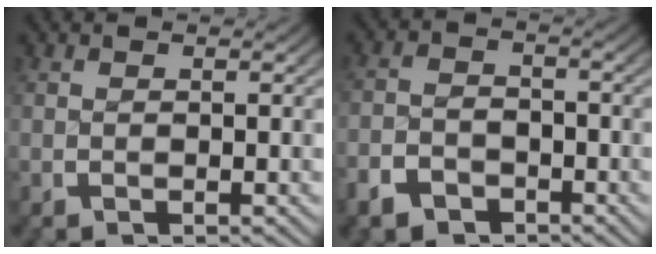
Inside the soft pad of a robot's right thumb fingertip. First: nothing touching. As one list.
[{"total": 4.2, "force": [-2.9, 2.7, 1.1], "torque": [-0.012, -0.012, -0.050]}]